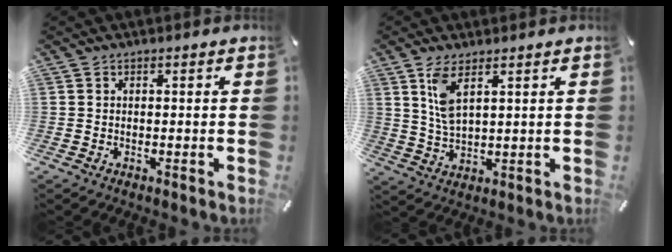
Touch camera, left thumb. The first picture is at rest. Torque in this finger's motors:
{"motor_torque": [0.52, -0.21, 0.36, 0.04, 0.09]}